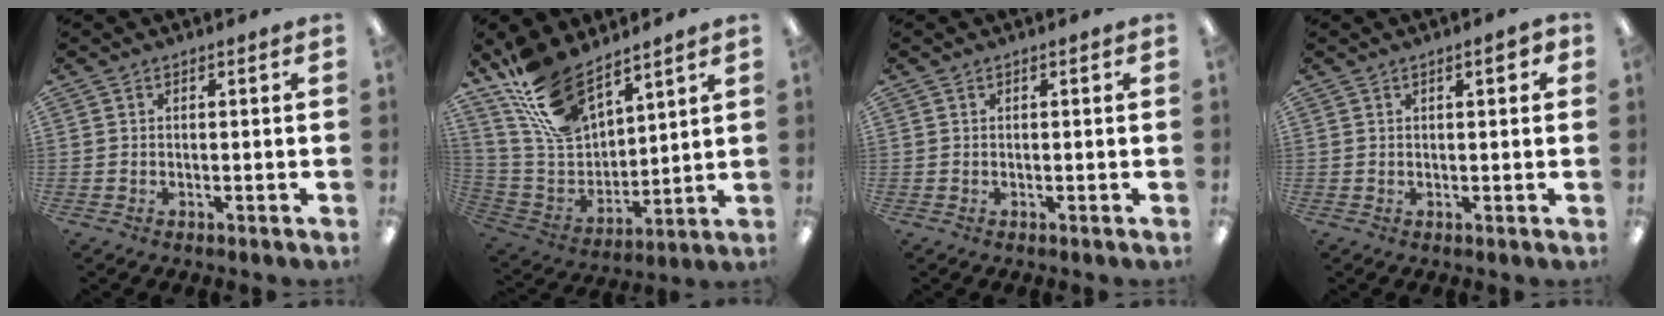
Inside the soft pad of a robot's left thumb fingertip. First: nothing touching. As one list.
[{"total": 17.0, "force": [12.6, 7.8, 8.2], "torque": [-0.178, -0.062, 0.239]}, {"total": 0.0}, {"total": 3.4, "force": [1.6, 1.0, 2.9], "torque": [-0.035, -0.005, 0.020]}]